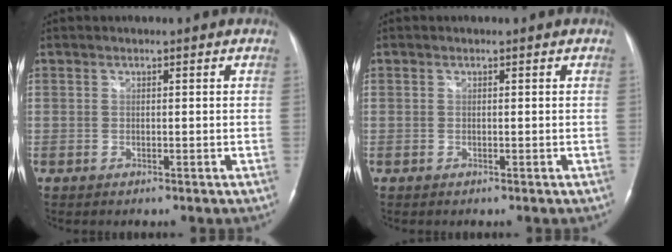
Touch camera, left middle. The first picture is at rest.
{"total": 0.0}